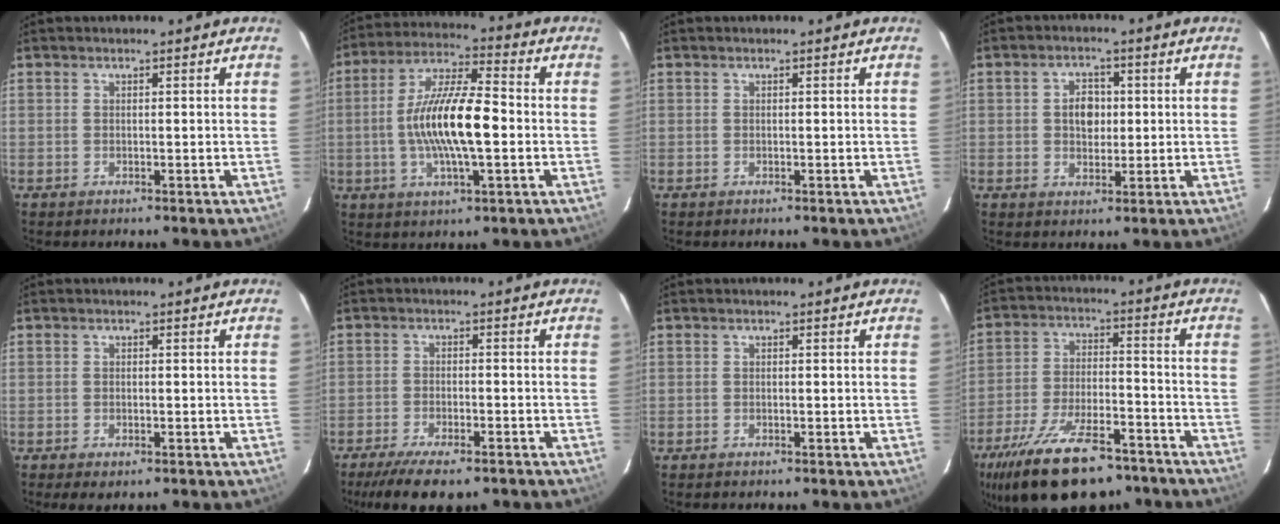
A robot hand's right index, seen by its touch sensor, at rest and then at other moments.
{"total": 14.5, "force": [-1.7, 3.8, 13.9], "torque": [-0.266, 0.005, -0.035]}
{"total": 0.0}
{"total": 4.9, "force": [0.5, 3.7, 3.2], "torque": [-0.050, 0.010, 0.011]}
{"total": 2.1, "force": [-1.2, 1.0, 1.5], "torque": [-0.030, -0.008, -0.017]}
{"total": 11.6, "force": [-8.9, 3.5, 6.6], "torque": [-0.148, -0.032, -0.142]}
{"total": 0.0}
{"total": 21.9, "force": [-16.1, 8.4, 12.3], "torque": [-0.244, -0.027, -0.249]}